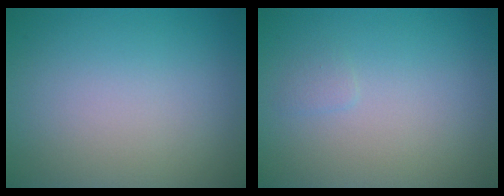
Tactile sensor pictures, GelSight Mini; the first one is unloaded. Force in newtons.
{"total": 0.6, "press": 0.6, "slide": 0.1}